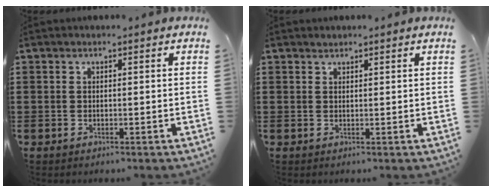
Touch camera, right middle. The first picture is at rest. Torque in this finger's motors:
{"motor_torque": [0.00, 0.00, 0.00, -0.01]}